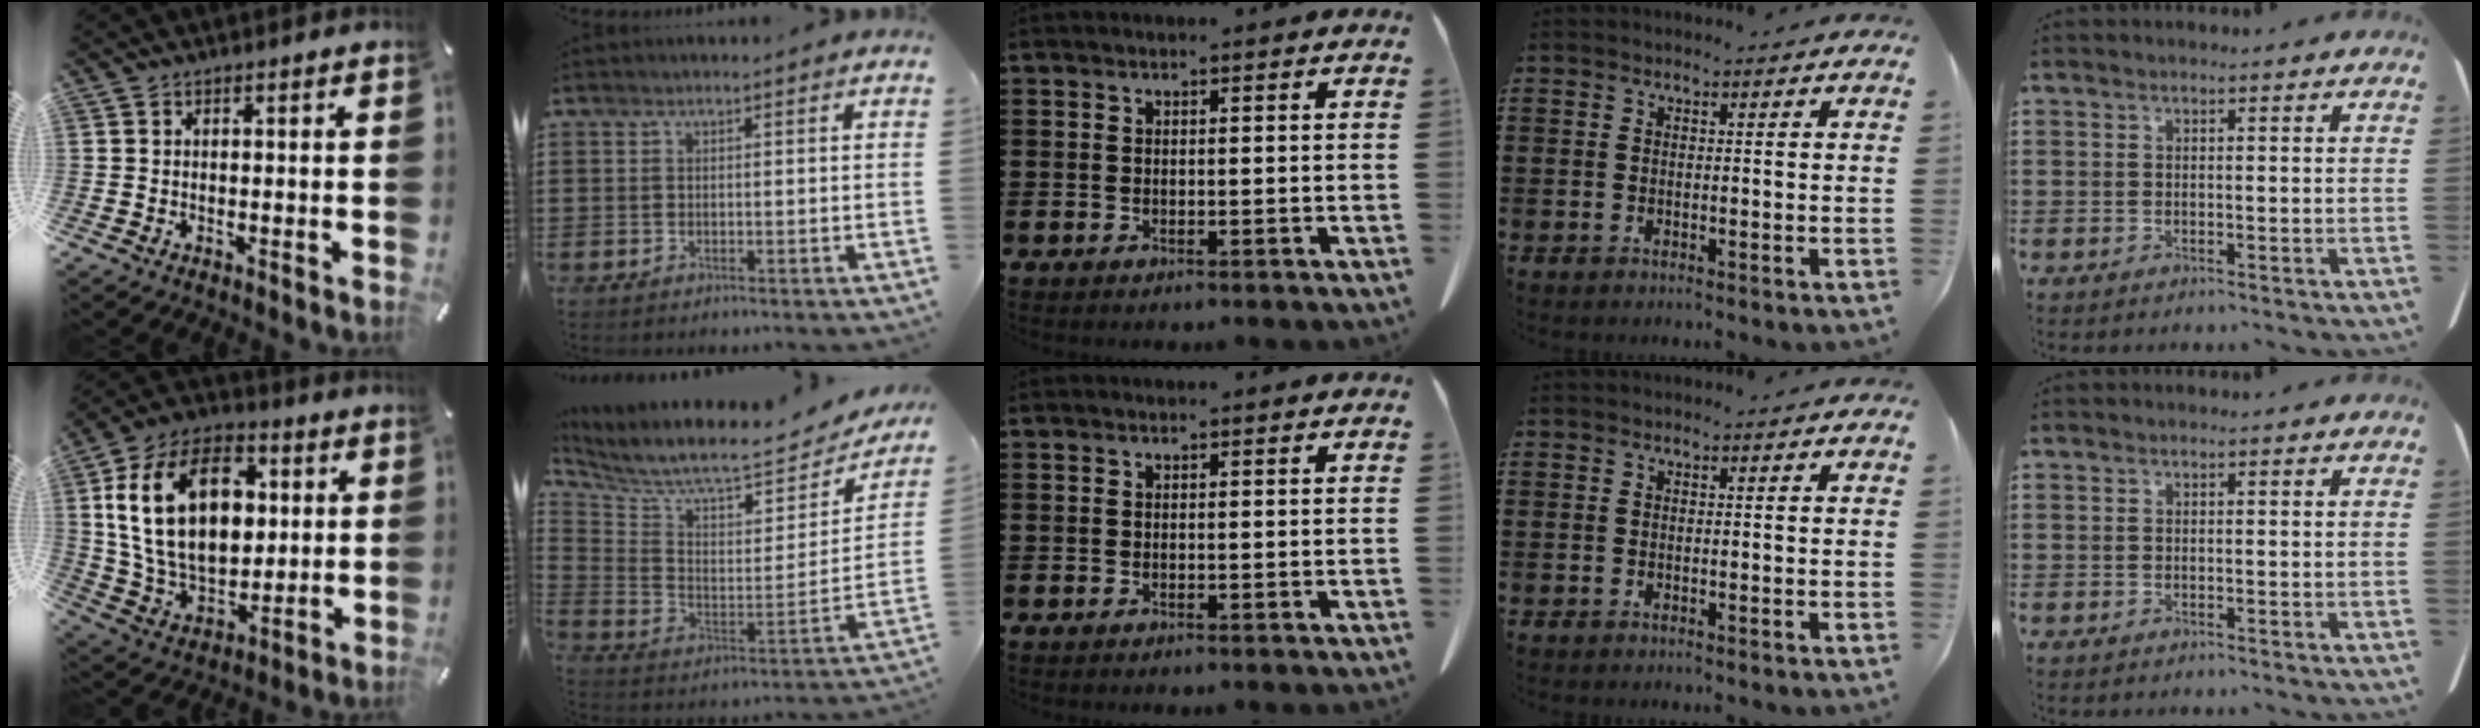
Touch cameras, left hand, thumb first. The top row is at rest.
{"thumb": {"total": 22.8, "force": [4.4, 15.6, 16.0], "torque": [-0.316, 0.000, 0.071]}, "index": {"total": 6.9, "force": [6.3, 0.4, 2.8], "torque": [-0.091, -0.063, 0.103]}}